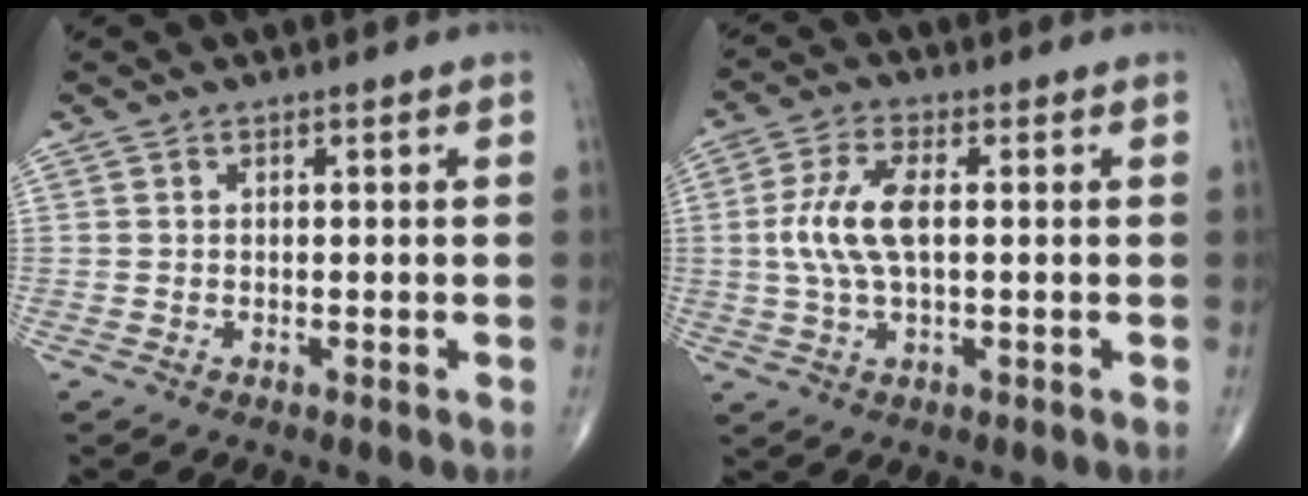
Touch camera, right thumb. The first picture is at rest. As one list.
[{"total": 8.5, "force": [0.5, 3.6, 7.7], "torque": [-0.176, 0.009, 0.009]}]